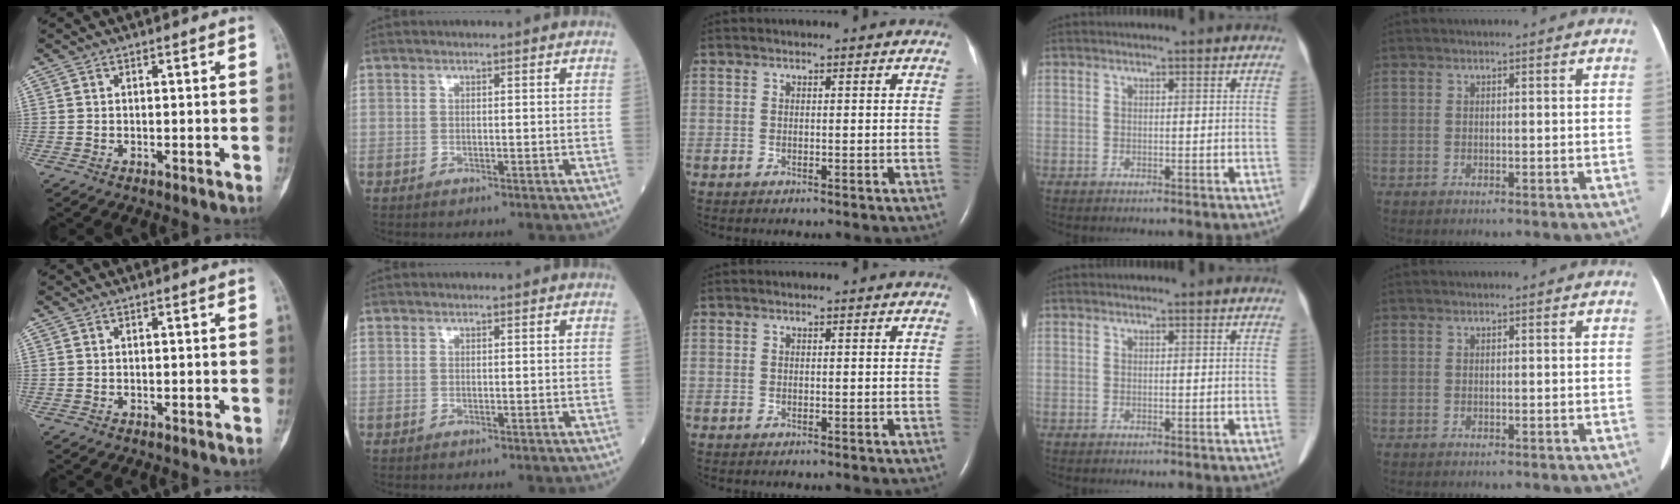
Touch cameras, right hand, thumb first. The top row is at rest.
{}